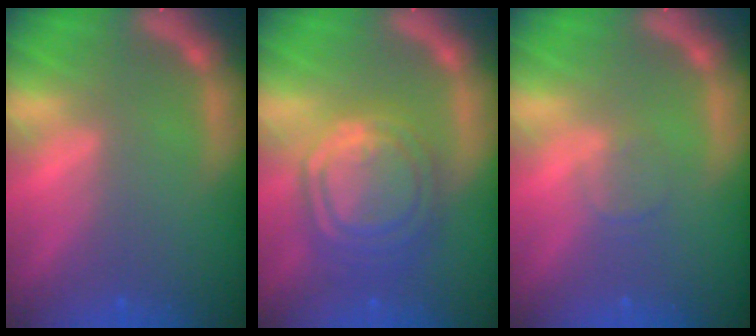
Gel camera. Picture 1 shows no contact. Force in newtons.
{"total": 9.5}
{"total": 1.4}